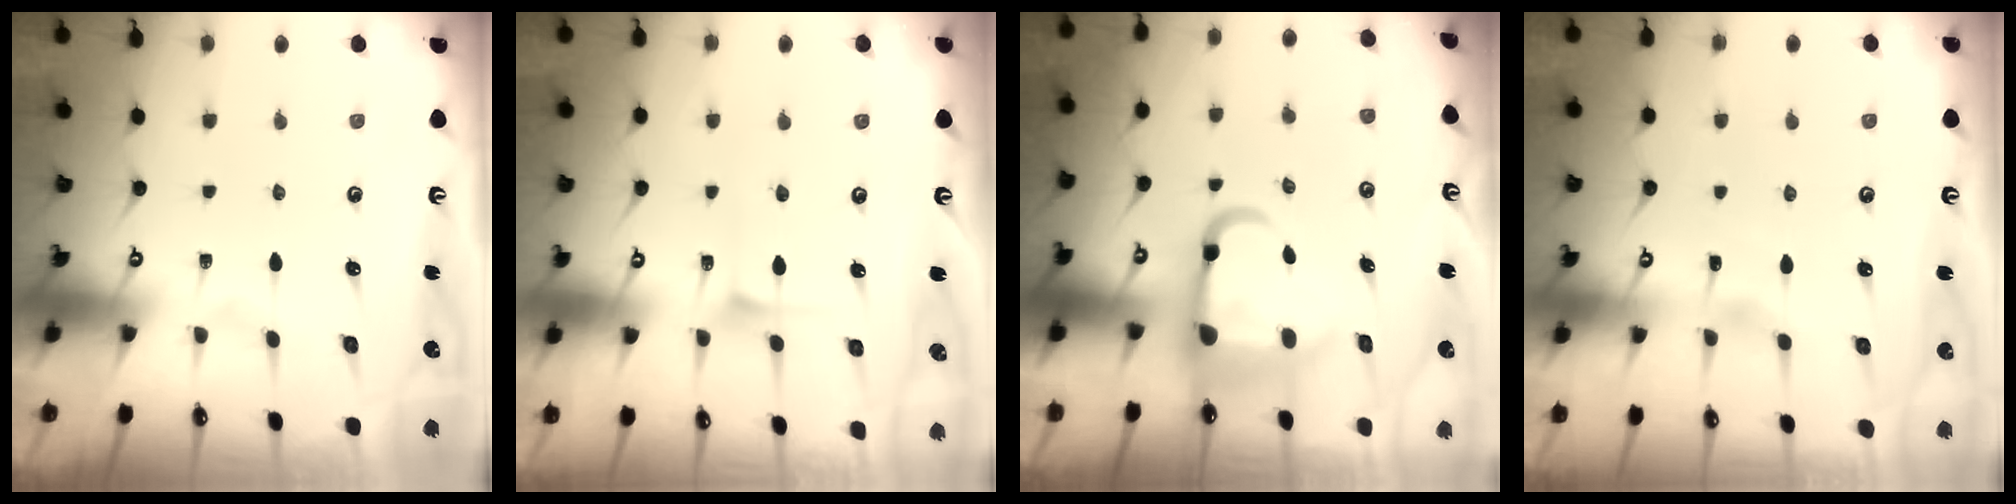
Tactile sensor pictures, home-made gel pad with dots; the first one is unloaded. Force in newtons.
{"total": 5.5, "press": 5.5, "slide": 0.7}
{"total": 9.4, "press": 9.0, "slide": 2.8}
{"total": 1.7, "press": 1.7, "slide": 0.3}